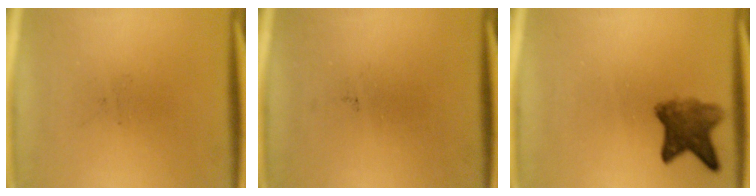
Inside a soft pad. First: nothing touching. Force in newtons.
{"total": 0.0}
{"total": 5.8}